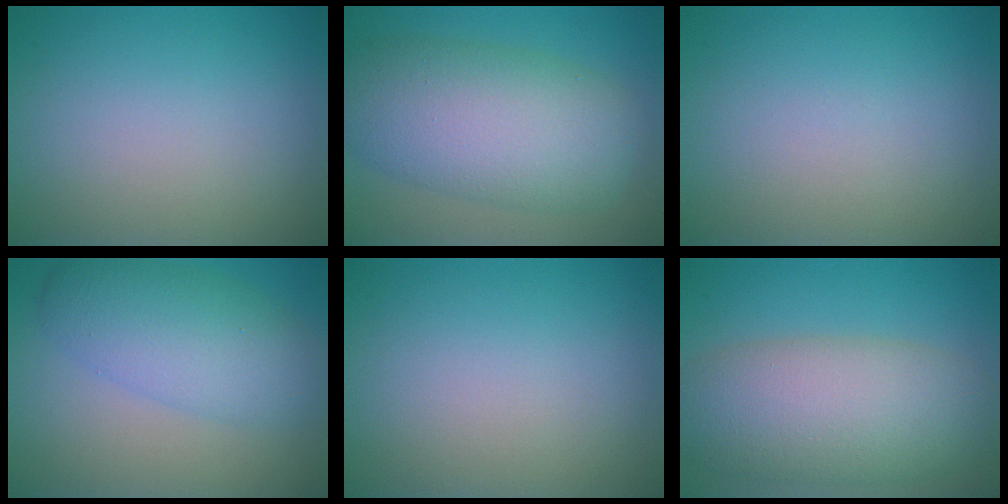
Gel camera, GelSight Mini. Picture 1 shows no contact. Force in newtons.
{"total": 9.9, "press": 9.9, "slide": 0.4}
{"total": 0.0}
{"total": 5.8, "press": 5.7, "slide": 0.2}
{"total": 0.0}
{"total": 8.6, "press": 8.6, "slide": 0.6}